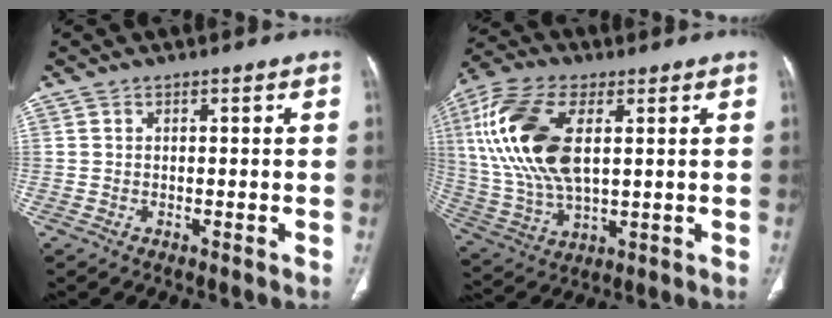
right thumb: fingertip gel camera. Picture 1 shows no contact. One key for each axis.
{"total": 19.5, "fx": 4.4, "fy": 9.9, "fz": 16.2, "tx": -0.350, "ty": -0.002, "tz": 0.085}